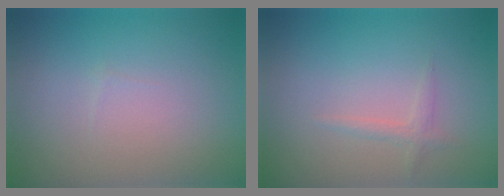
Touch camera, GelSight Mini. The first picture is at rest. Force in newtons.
{"total": 1.0, "press": 1.0, "slide": 0.0}